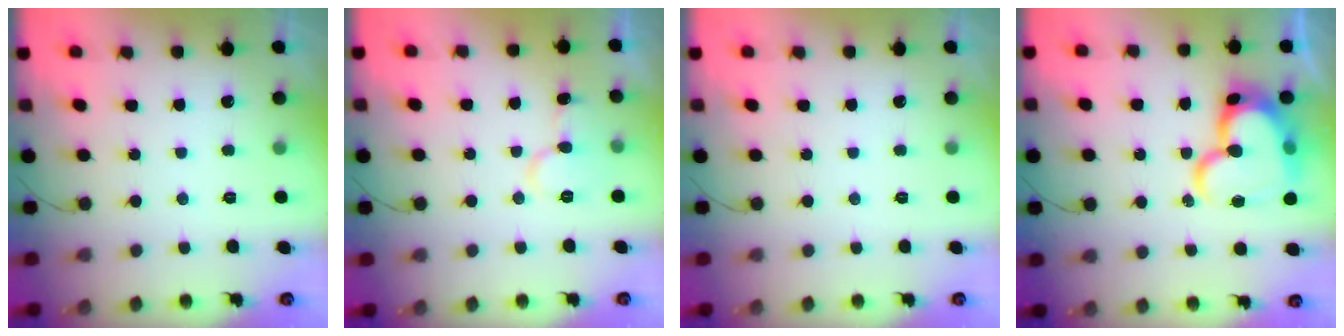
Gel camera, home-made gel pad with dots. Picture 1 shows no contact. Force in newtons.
{"total": 9.1, "press": 9.0, "slide": 0.8}
{"total": 0.0}
{"total": 20.8, "press": 20.7, "slide": 1.9}